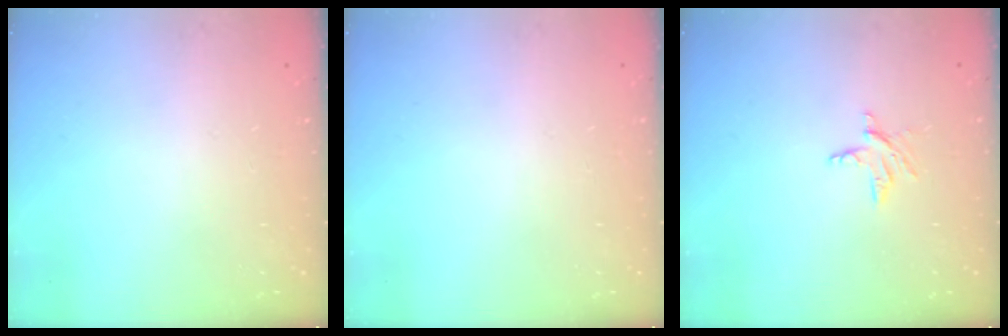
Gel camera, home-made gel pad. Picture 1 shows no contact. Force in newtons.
{"total": 0.0}
{"total": 3.4, "press": 3.4, "slide": 0.4}